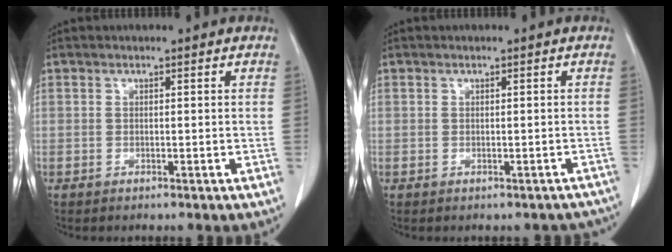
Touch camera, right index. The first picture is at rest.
{"total": 3.4, "force": [-2.6, 2.3, 0.2], "torque": [0.012, 0.019, -0.031]}